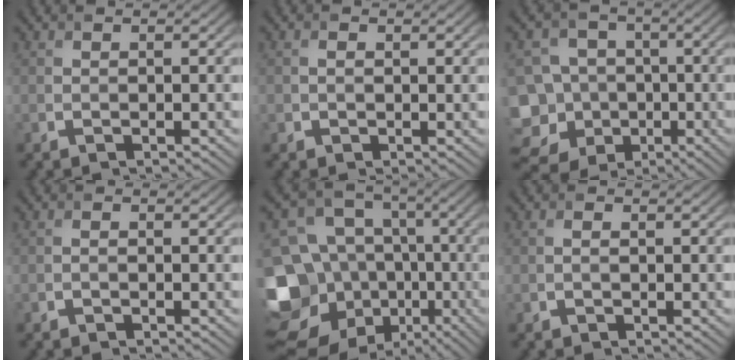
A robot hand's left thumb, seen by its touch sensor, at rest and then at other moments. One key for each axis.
{"total": 1.2, "fx": 0.1, "fy": 0.9, "fz": 0.7, "tx": -0.018, "ty": -0.002, "tz": 0.000}
{"total": 15.4, "fx": -7.1, "fy": 12.9, "fz": 4.5, "tx": -0.149, "ty": -0.025, "tz": -0.120}
{"total": 0.9, "fx": -0.5, "fy": 0.4, "fz": 0.5, "tx": -0.009, "ty": -0.001, "tz": -0.010}
{"total": 19.4, "fx": -6.6, "fy": 16.2, "fz": 8.3, "tx": -0.226, "ty": -0.005, "tz": -0.118}
{"total": 1.2, "fx": -0.3, "fy": 0.6, "fz": 0.9, "tx": -0.018, "ty": 0.000, "tz": -0.005}